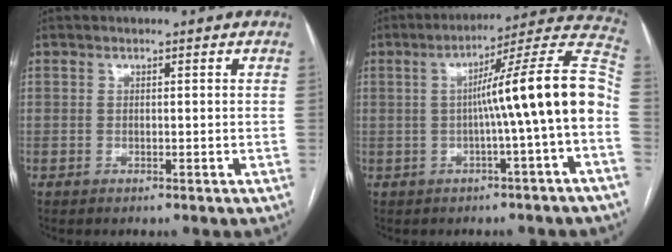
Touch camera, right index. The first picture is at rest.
{"total": 14.9, "force": [-1.5, -1.2, 14.8], "torque": [-0.201, 0.036, -0.029]}